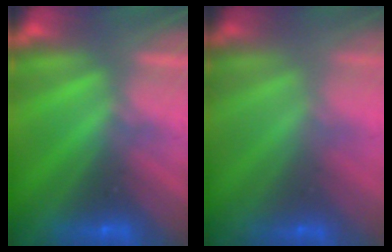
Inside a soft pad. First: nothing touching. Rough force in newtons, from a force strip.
{"total": 1.6}